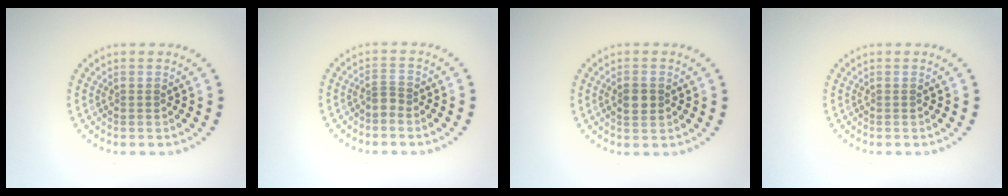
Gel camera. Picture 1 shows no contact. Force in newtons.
{"total": 0.9, "press": 0.5, "slide": 0.7}
{"total": 1.9, "press": 1.9, "slide": 0.1}
{"total": 0.0}